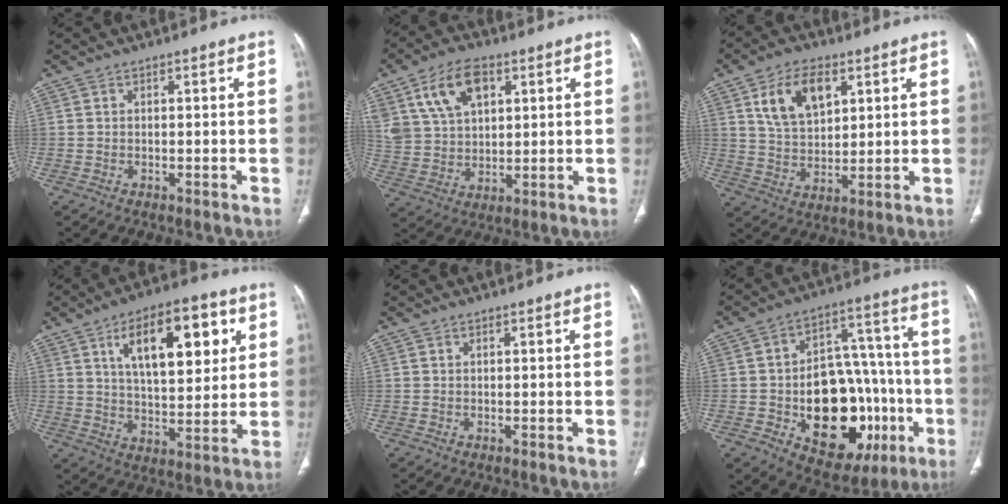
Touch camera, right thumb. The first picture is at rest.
{"total": 12.9, "force": [5.9, 8.0, 8.2], "torque": [-0.139, -0.011, 0.120]}
{"total": 11.3, "force": [4.8, 6.7, 7.8], "torque": [-0.117, -0.015, 0.094]}
{"total": 18.1, "force": [6.9, 8.1, 14.6], "torque": [-0.185, -0.015, 0.112]}
{"total": 0.0}
{"total": 26.1, "force": [-7.0, 16.0, 19.4], "torque": [-0.236, 0.042, -0.077]}